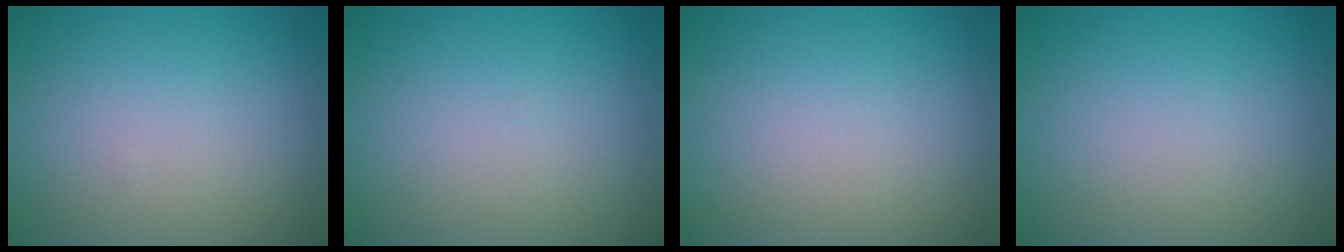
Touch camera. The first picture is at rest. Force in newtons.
{"total": 0.0}
{"total": 0.0}
{"total": 0.0}